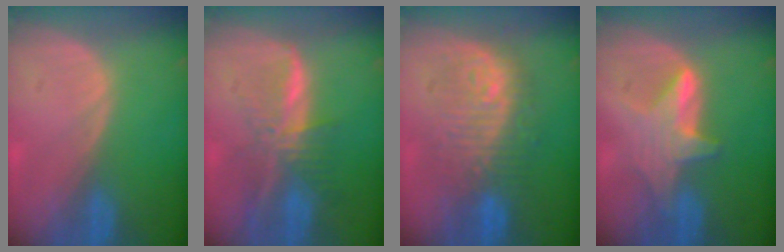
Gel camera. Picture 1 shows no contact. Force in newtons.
{"total": 7.9, "press": 6.7, "slide": 4.3}
{"total": 9.6, "press": 9.6, "slide": 0.7}
{"total": 6.1, "press": 6.0, "slide": 0.5}